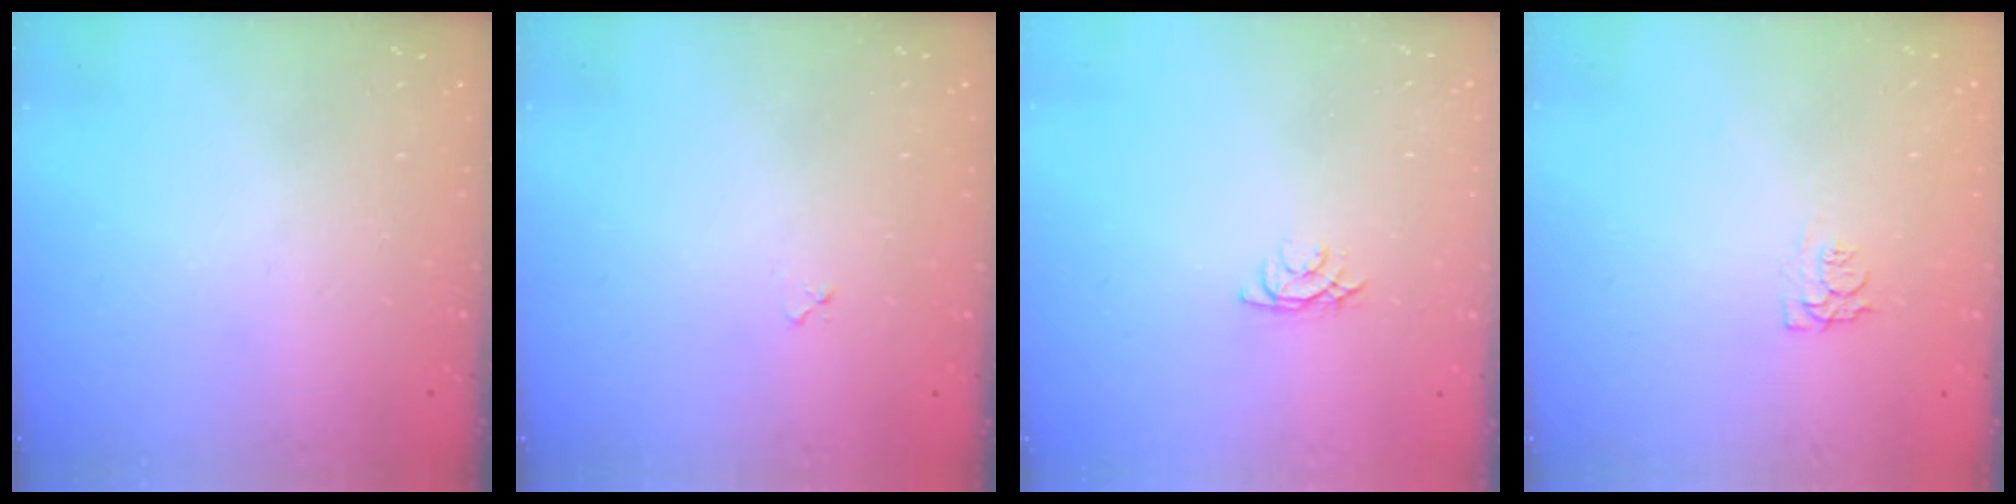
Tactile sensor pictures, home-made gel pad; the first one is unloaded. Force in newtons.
{"total": 3.4, "press": 3.4, "slide": 0.4}
{"total": 3.0, "press": 3.0, "slide": 0.5}
{"total": 5.0, "press": 4.9, "slide": 0.5}